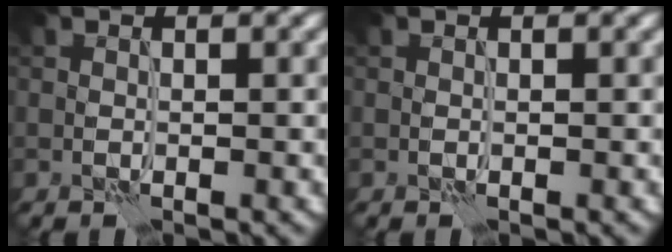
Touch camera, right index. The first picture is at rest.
{"total": 0.0}